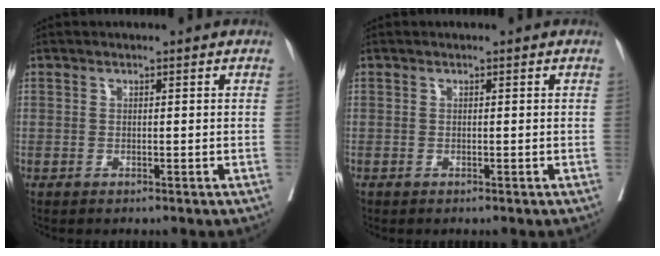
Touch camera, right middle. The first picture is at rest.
{"total": 0.0}